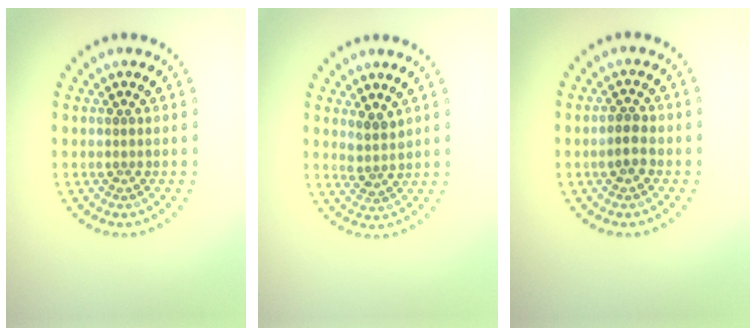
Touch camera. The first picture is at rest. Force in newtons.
{"total": 1.9, "press": 1.6, "slide": 1.0}
{"total": 1.8, "press": 1.7, "slide": 0.4}